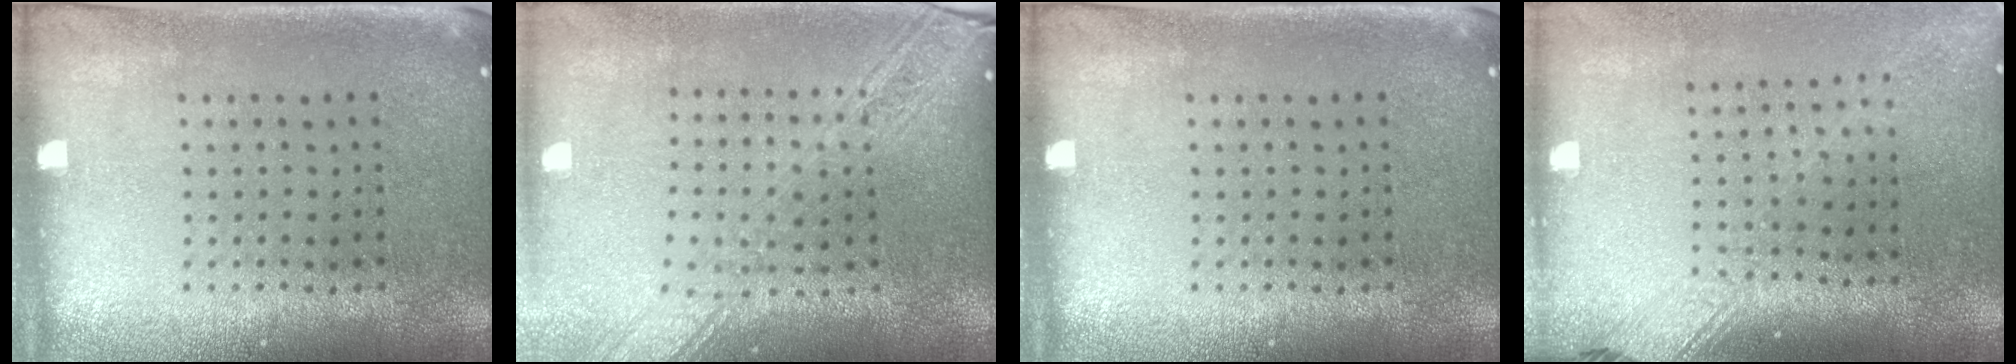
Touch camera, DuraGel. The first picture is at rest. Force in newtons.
{"total": 2.5, "press": 2.0, "slide": 1.4}
{"total": 0.0}
{"total": 1.8, "press": 1.4, "slide": 1.1}